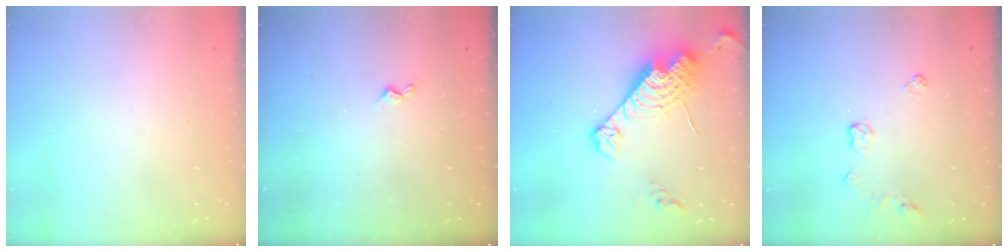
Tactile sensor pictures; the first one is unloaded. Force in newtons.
{"total": 3.7, "press": 3.6, "slide": 0.7}
{"total": 16.9, "press": 16.8, "slide": 1.4}
{"total": 4.7, "press": 4.6, "slide": 0.7}